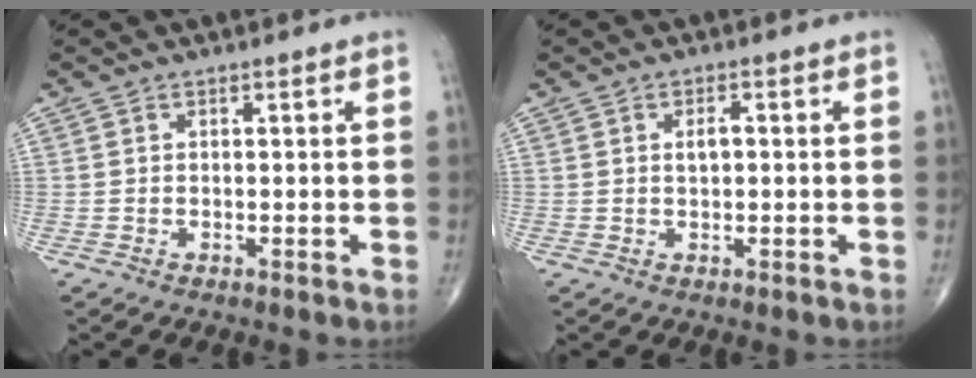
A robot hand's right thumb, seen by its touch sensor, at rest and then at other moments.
{"total": 2.2, "force": [0.3, 1.1, 1.9], "torque": [-0.028, 0.003, 0.003]}